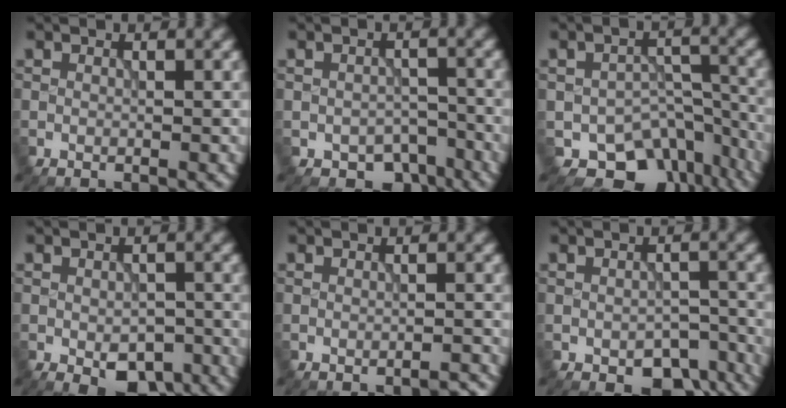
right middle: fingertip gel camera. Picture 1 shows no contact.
{"total": 3.8, "force": [-2.5, 2.4, 1.6], "torque": [-0.014, -0.012, -0.033]}
{"total": 9.2, "force": [-6.1, 5.9, 3.5], "torque": [-0.034, -0.016, -0.075]}
{"total": 5.0, "force": [-2.3, 2.8, 3.4], "torque": [-0.045, -0.012, -0.028]}
{"total": 1.2, "force": [-1.2, 0.1, 0.2], "torque": [0.001, 0.004, -0.017]}
{"total": 4.7, "force": [-3.0, 2.6, 2.6], "torque": [-0.026, -0.013, -0.035]}